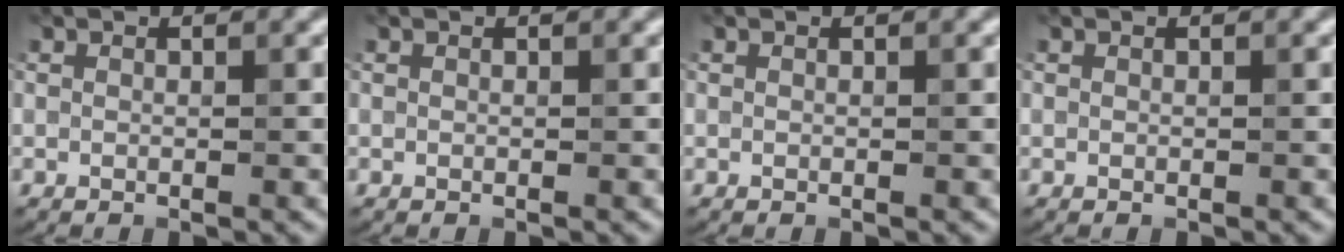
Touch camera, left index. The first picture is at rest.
{"total": 0.0}
{"total": 0.0}
{"total": 0.0}